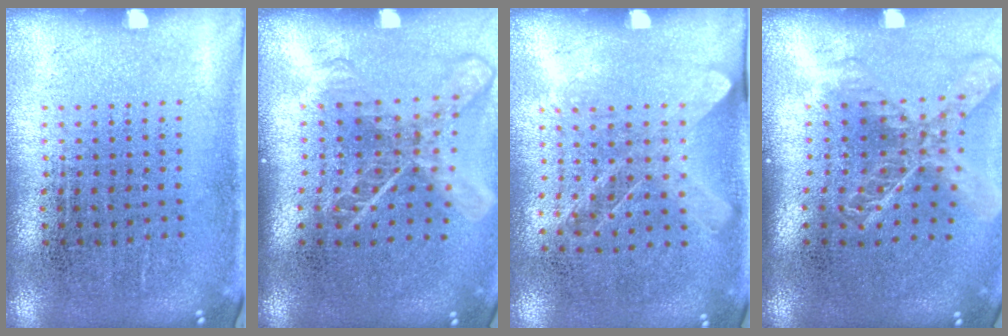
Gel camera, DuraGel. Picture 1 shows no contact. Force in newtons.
{"total": 1.8, "press": 1.4, "slide": 1.2}
{"total": 1.3, "press": 1.0, "slide": 0.8}
{"total": 2.0, "press": 1.5, "slide": 1.3}